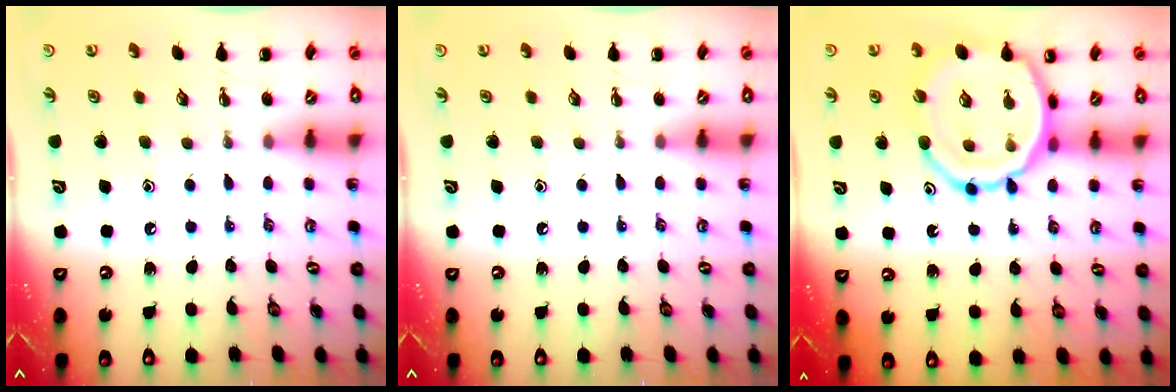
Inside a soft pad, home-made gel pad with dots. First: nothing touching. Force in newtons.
{"total": 0.0}
{"total": 14.6, "press": 14.5, "slide": 1.8}